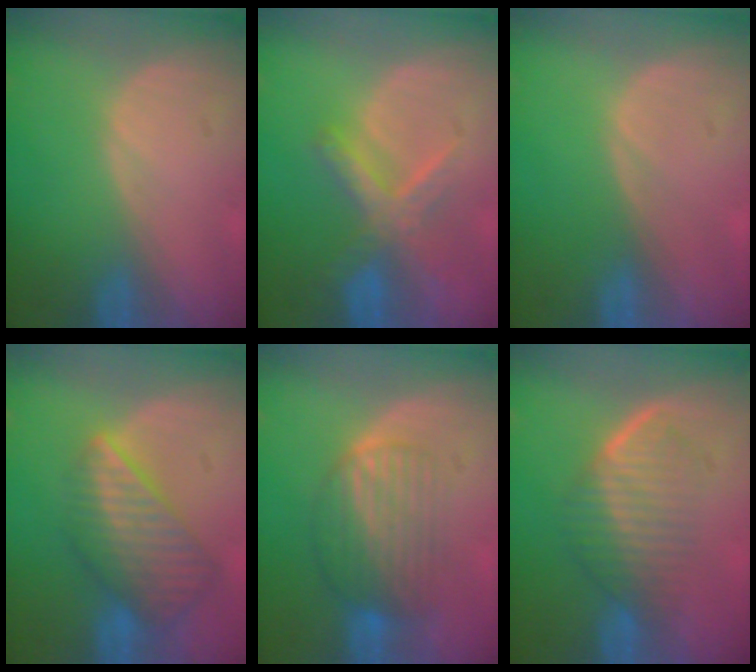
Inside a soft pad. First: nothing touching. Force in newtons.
{"total": 5.9, "press": 5.9, "slide": 0.8}
{"total": 0.0}
{"total": 8.6, "press": 7.6, "slide": 4.0}
{"total": 6.8, "press": 6.5, "slide": 1.9}
{"total": 7.0, "press": 6.1, "slide": 3.5}